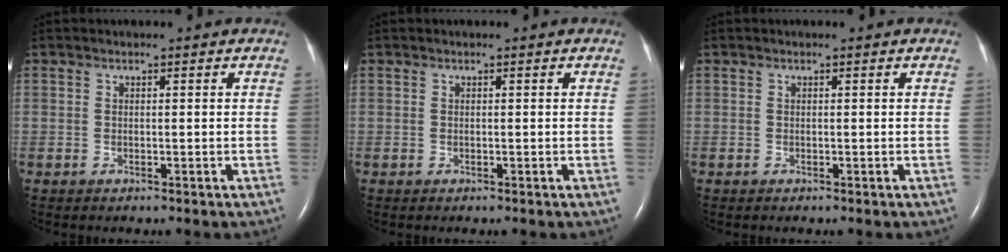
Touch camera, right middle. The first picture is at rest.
{"total": 0.0}
{"total": 0.0}